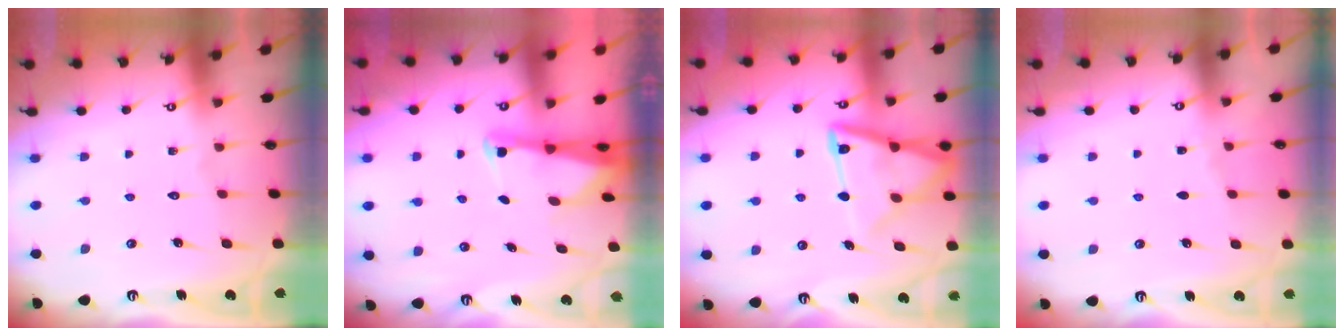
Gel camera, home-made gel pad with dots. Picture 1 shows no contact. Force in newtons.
{"total": 2.4, "press": 2.4, "slide": 0.3}
{"total": 14.3, "press": 14.3, "slide": 1.2}
{"total": 2.1, "press": 2.1, "slide": 0.3}